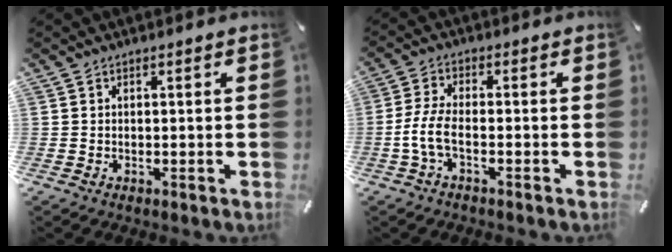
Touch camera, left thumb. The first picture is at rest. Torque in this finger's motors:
{"motor_torque": [-0.13, 0.48, 0.74, 0.23, 0.09]}